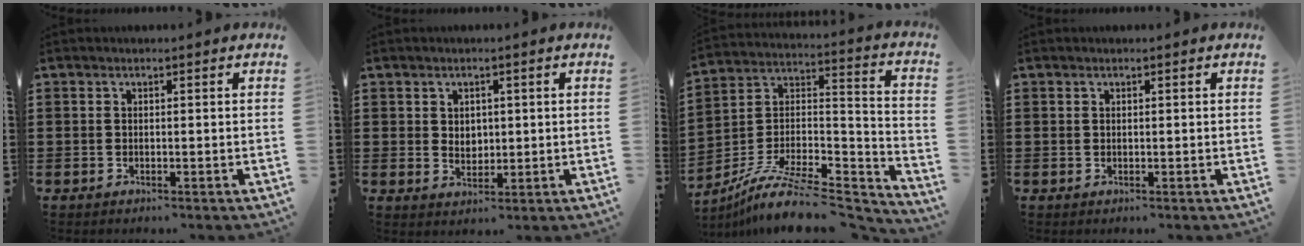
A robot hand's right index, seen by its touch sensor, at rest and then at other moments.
{"total": 2.3, "force": [0.8, 2.0, 0.7], "torque": [-0.012, 0.007, 0.011]}
{"total": 11.0, "force": [-8.3, 3.4, 6.4], "torque": [-0.120, 0.011, -0.159]}
{"total": 0.0}